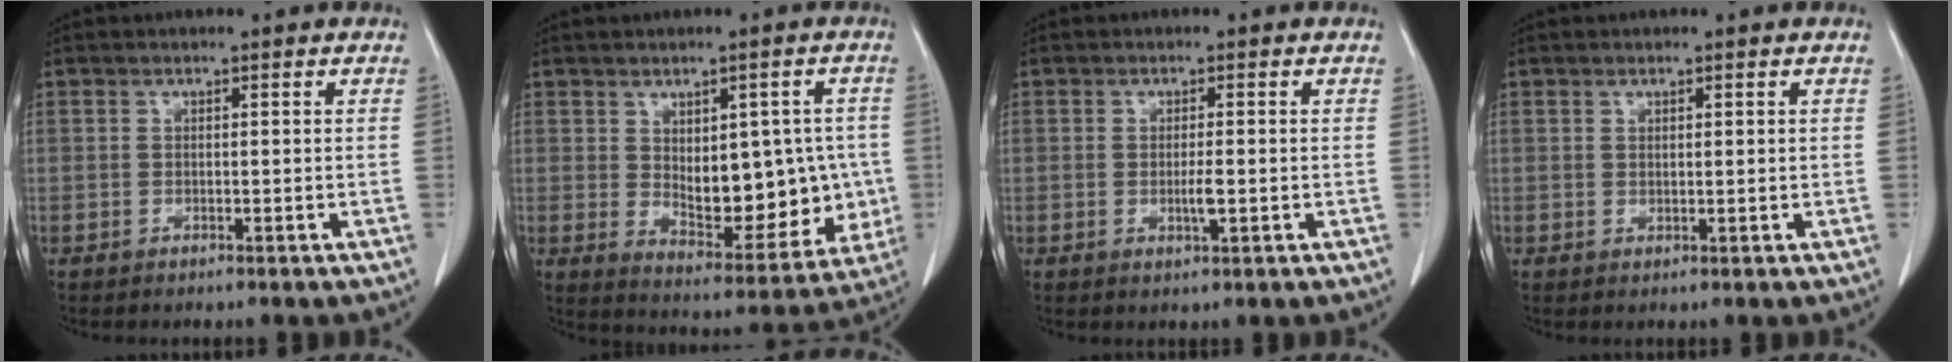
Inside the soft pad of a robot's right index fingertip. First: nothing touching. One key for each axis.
{"total": 14.5, "fx": 0.0, "fy": 7.5, "fz": 12.4, "tx": -0.173, "ty": 0.006, "tz": 0.025}
{"total": 2.5, "fx": -0.5, "fy": 0.4, "fz": 2.4, "tx": -0.048, "ty": -0.003, "tz": -0.007}
{"total": 0.8, "fx": 0.4, "fy": 0.3, "fz": 0.7, "tx": -0.015, "ty": -0.003, "tz": 0.006}